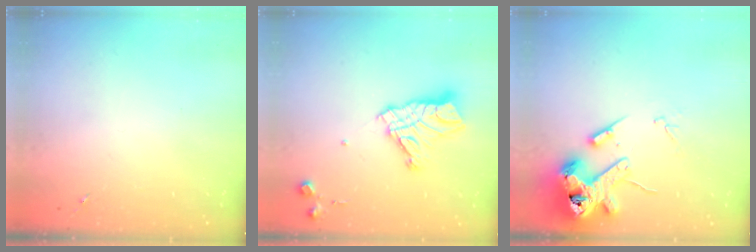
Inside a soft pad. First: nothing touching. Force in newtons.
{"total": 14.5, "press": 14.5, "slide": 1.3}
{"total": 15.6, "press": 15.4, "slide": 2.3}